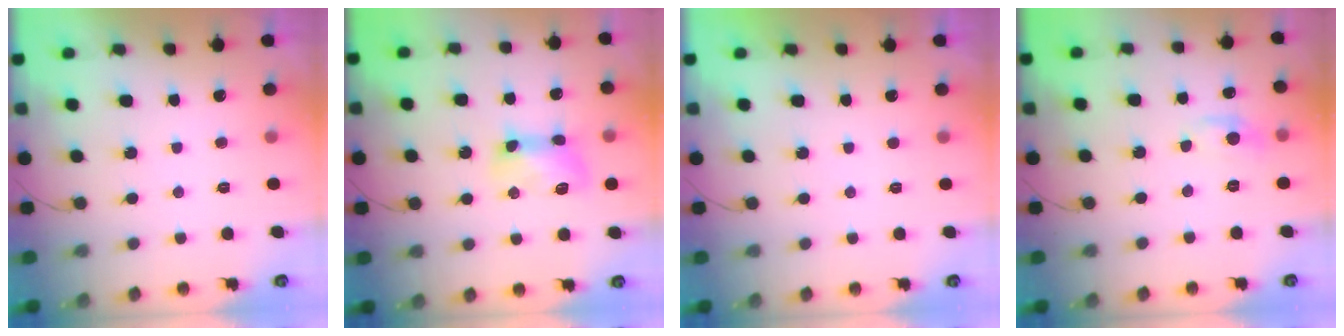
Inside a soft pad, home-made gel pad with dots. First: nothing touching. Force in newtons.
{"total": 9.5, "press": 9.4, "slide": 0.8}
{"total": 0.0}
{"total": 6.2, "press": 6.2, "slide": 0.6}